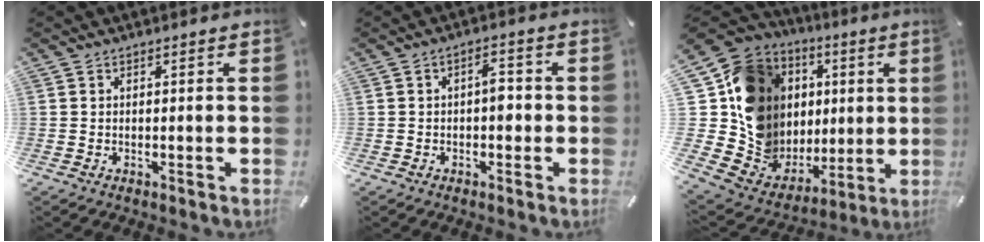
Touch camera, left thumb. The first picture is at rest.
{"total": 3.7, "force": [-0.5, 2.0, 3.0], "torque": [-0.042, 0.005, -0.016]}
{"total": 18.4, "force": [4.6, 15.3, 9.1], "torque": [-0.179, -0.057, 0.110]}